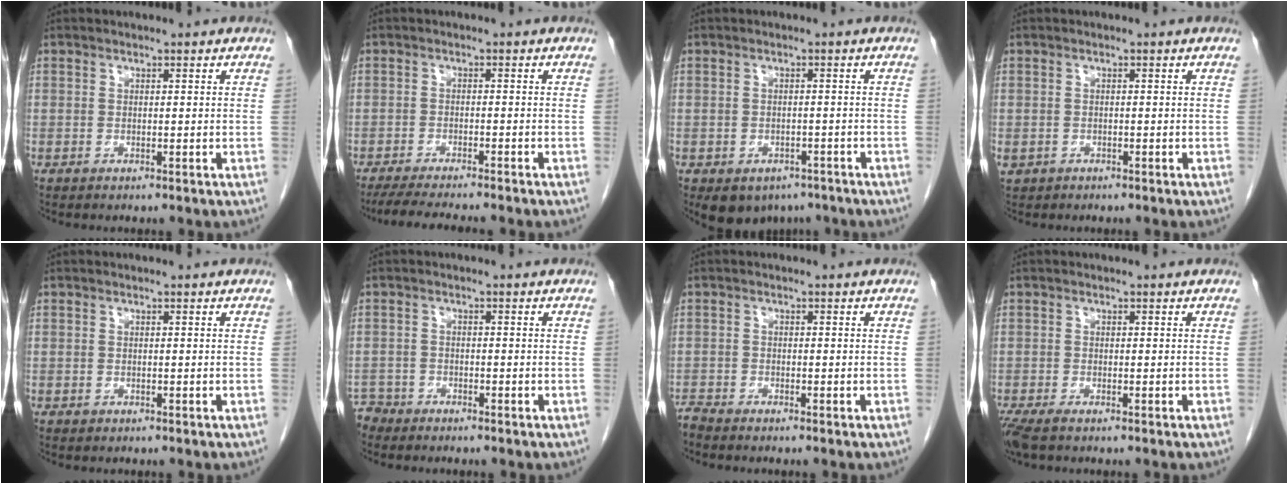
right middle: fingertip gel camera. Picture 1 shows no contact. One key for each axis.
{"total": 8.1, "fx": -7.0, "fy": 0.0, "fz": 3.9, "tx": -0.052, "ty": -0.018, "tz": -0.110}
{"total": 6.1, "fx": -4.2, "fy": 4.0, "fz": 1.9, "tx": -0.023, "ty": 0.005, "tz": -0.051}
{"total": 2.4, "fx": -1.1, "fy": 2.0, "fz": 0.6, "tx": -0.010, "ty": 0.001, "tz": -0.013}
{"total": 0.0}
{"total": 2.4, "fx": -2.3, "fy": 0.7, "fz": -0.7, "tx": 0.017, "ty": -0.002, "tz": -0.045}
{"total": 1.3, "fx": -1.3, "fy": -0.2, "fz": 0.0, "tx": 0.002, "ty": -0.005, "tz": -0.025}
{"total": 2.3, "fx": -1.7, "fy": 0.4, "fz": 1.5, "tx": -0.032, "ty": -0.010, "tz": -0.034}